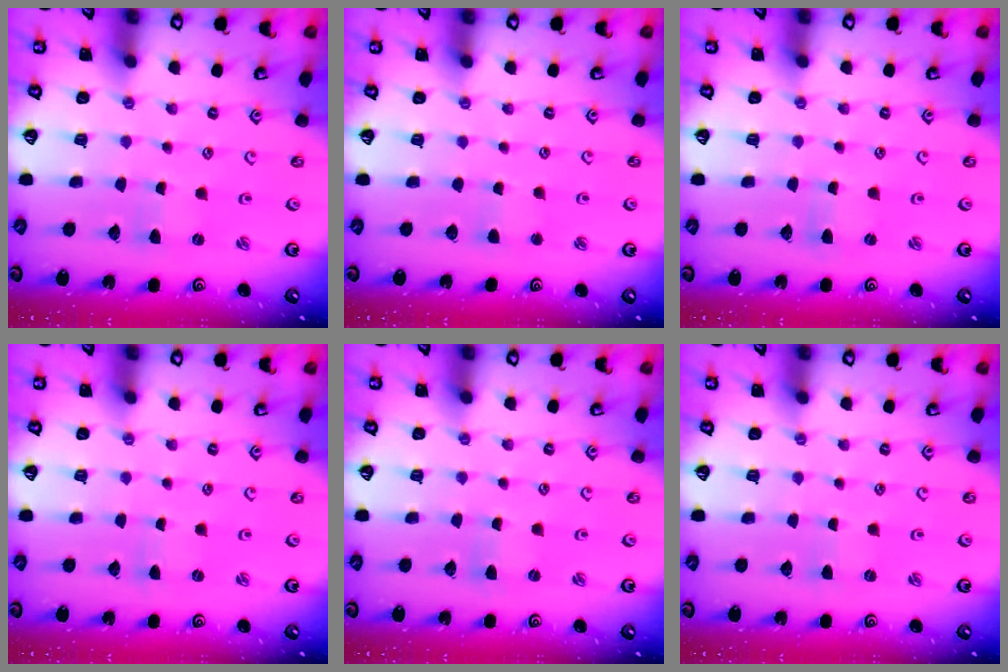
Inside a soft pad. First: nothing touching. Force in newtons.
{"total": 2.6, "press": 2.6, "slide": 0.4}
{"total": 0.0}
{"total": 0.0}
{"total": 0.0}
{"total": 0.9, "press": 0.9, "slide": 0.2}